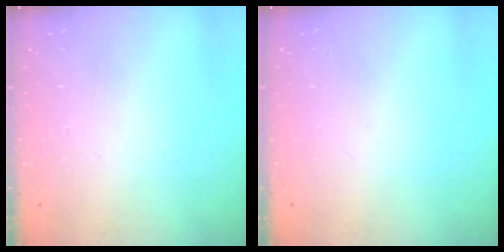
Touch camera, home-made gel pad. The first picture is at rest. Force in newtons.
{"total": 0.0}